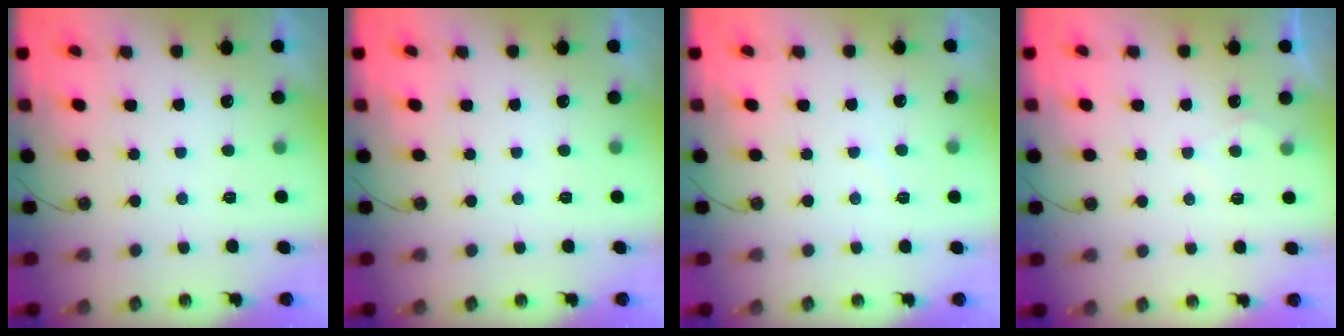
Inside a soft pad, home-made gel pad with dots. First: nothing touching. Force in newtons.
{"total": 0.0}
{"total": 3.3, "press": 3.2, "slide": 0.5}
{"total": 3.3, "press": 3.2, "slide": 0.5}